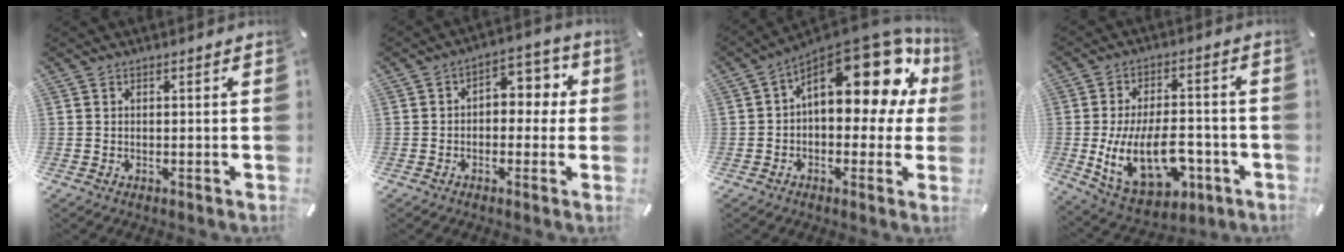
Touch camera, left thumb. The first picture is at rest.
{"total": 6.3, "force": [0.1, 4.8, 4.0], "torque": [-0.048, 0.003, -0.008]}
{"total": 22.7, "force": [8.7, 11.7, 17.4], "torque": [-0.240, -0.064, 0.149]}
{"total": 18.7, "force": [-4.7, 11.3, 14.2], "torque": [-0.253, 0.009, -0.068]}